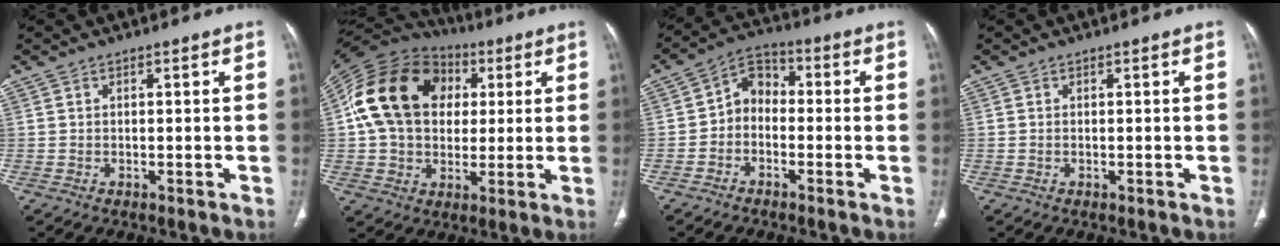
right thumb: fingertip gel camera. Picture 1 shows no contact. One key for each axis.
{"total": 21.1, "fx": 3.9, "fy": 16.2, "fz": 13.0, "tx": -0.228, "ty": 0.023, "tz": 0.064}
{"total": 6.2, "fx": -1.4, "fy": 4.9, "fz": 3.5, "tx": -0.033, "ty": 0.032, "tz": -0.047}
{"total": 0.0}